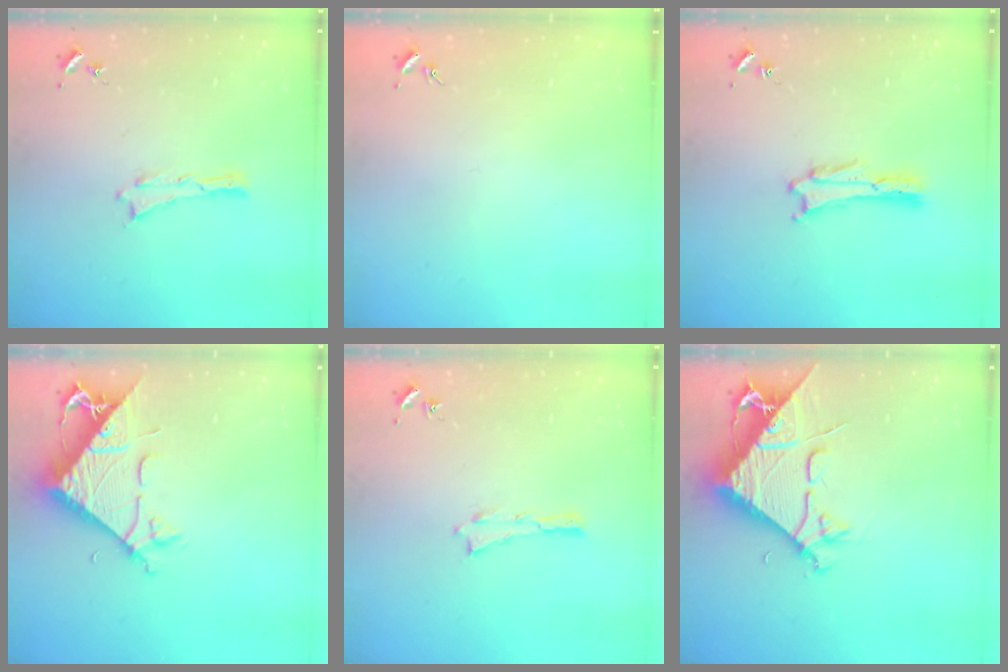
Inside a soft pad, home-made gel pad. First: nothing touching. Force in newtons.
{"total": 0.0}
{"total": 0.0}
{"total": 8.2, "press": 8.2, "slide": 0.7}
{"total": 0.0}
{"total": 10.1, "press": 10.0, "slide": 1.2}